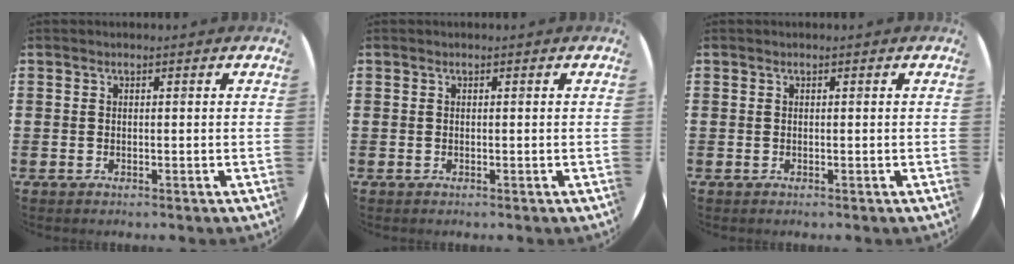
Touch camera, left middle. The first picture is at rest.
{"total": 0.0}
{"total": 0.0}